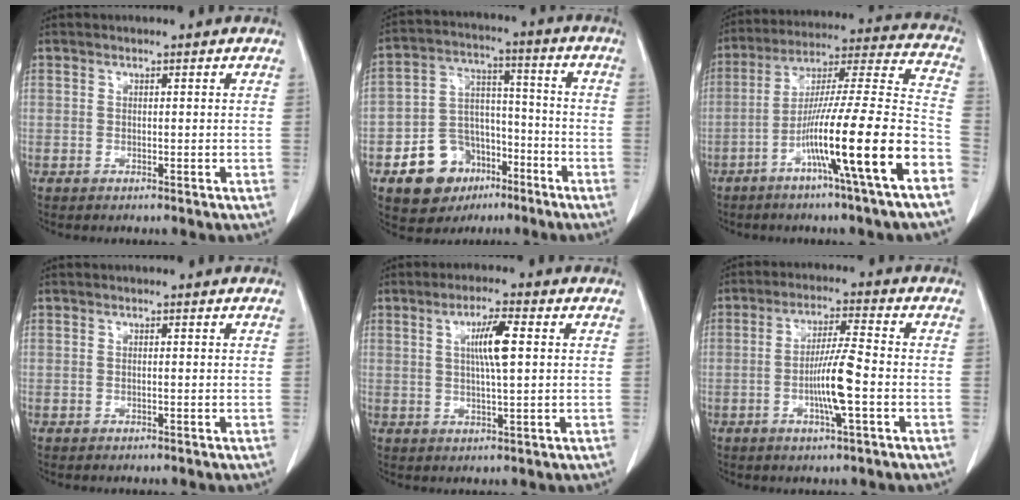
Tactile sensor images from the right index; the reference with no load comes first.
{"total": 12.1, "force": [-6.4, 8.9, 5.0], "torque": [-0.091, 0.033, -0.099]}
{"total": 19.5, "force": [-8.9, -0.8, 17.3], "torque": [-0.271, -0.010, -0.154]}
{"total": 0.0}
{"total": 5.7, "force": [1.2, 0.3, 5.6], "torque": [-0.100, 0.001, 0.022]}
{"total": 7.8, "force": [-1.9, 0.0, 7.6], "torque": [-0.143, -0.003, -0.038]}